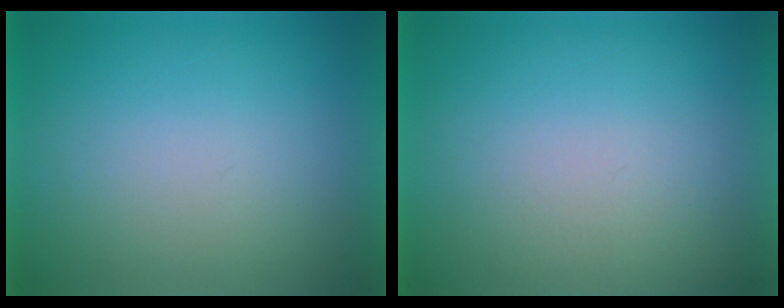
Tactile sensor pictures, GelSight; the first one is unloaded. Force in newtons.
{"total": 2.0}